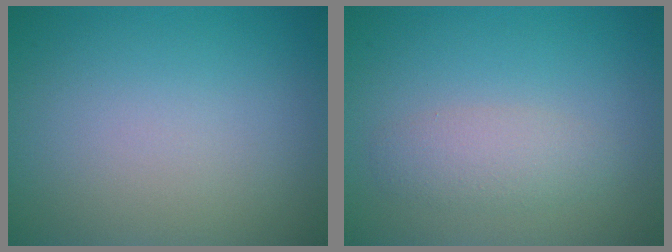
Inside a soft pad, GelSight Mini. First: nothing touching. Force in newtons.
{"total": 2.3, "press": 2.3, "slide": 0.1}